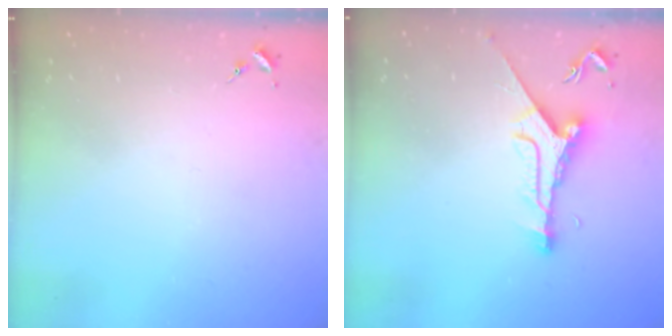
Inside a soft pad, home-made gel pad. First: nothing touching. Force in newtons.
{"total": 9.8, "press": 9.8, "slide": 0.4}